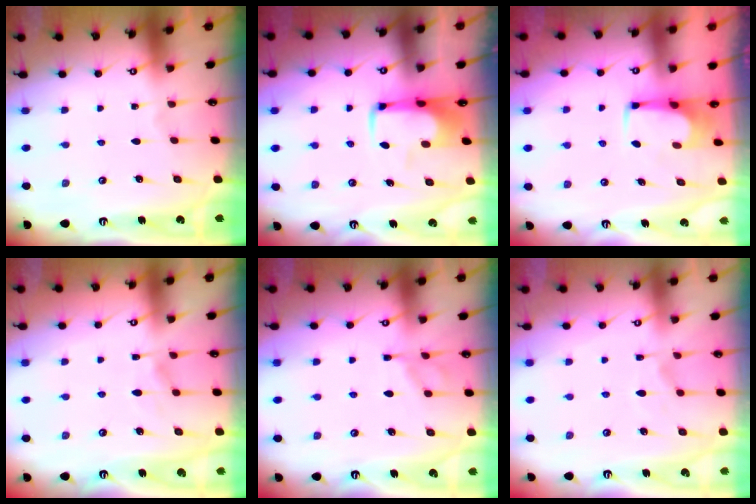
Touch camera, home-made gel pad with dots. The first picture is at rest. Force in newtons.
{"total": 5.2, "press": 5.0, "slide": 1.4}
{"total": 3.7, "press": 3.7, "slide": 0.3}
{"total": 4.9, "press": 4.9, "slide": 0.6}
{"total": 6.3, "press": 6.2, "slide": 0.8}
{"total": 5.4, "press": 5.2, "slide": 1.3}